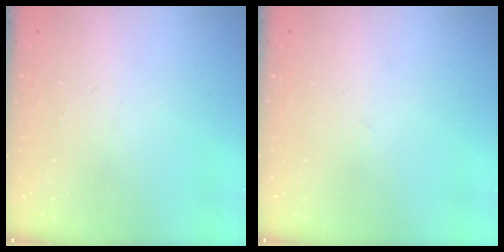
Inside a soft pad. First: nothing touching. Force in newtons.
{"total": 2.5, "press": 2.5, "slide": 0.3}